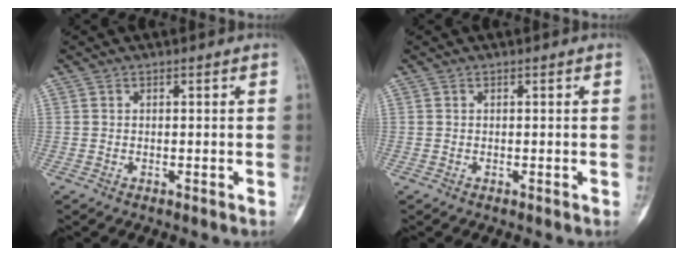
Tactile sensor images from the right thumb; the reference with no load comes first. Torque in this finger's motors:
{"motor_torque": [0.15, 0.06, 0.10, 0.02, 0.03]}